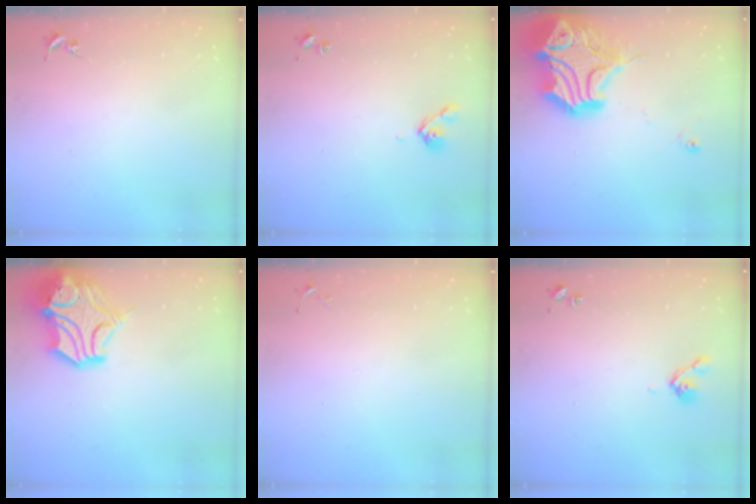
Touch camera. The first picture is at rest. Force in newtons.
{"total": 5.2, "press": 5.1, "slide": 1.0}
{"total": 26.3, "press": 26.1, "slide": 3.2}
{"total": 16.1, "press": 15.9, "slide": 2.4}
{"total": 4.4, "press": 4.4, "slide": 0.6}
{"total": 5.2, "press": 5.1, "slide": 1.0}